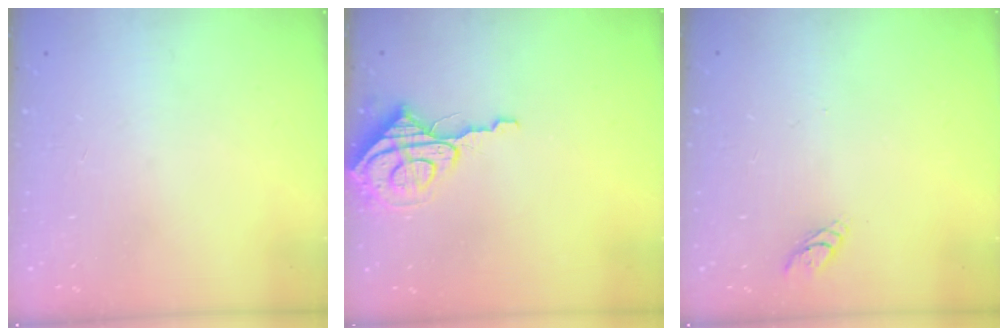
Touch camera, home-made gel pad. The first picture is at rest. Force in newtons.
{"total": 7.7, "press": 7.7, "slide": 0.6}
{"total": 3.3, "press": 3.3, "slide": 0.3}